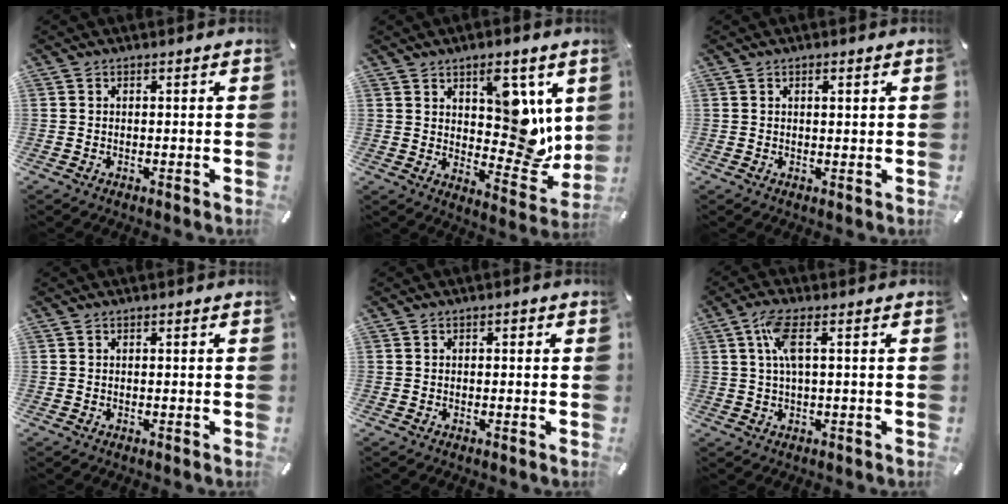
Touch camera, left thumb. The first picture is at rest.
{"total": 13.2, "force": [4.9, 7.9, 9.5], "torque": [-0.094, -0.038, 0.084]}
{"total": 1.2, "force": [0.5, 0.3, 1.0], "torque": [-0.021, 0.001, 0.009]}
{"total": 0.0}
{"total": 0.8, "force": [0.0, 0.5, 0.6], "torque": [-0.011, 0.005, -0.003]}
{"total": 6.5, "force": [1.4, 1.7, 6.1], "torque": [-0.128, 0.001, 0.022]}